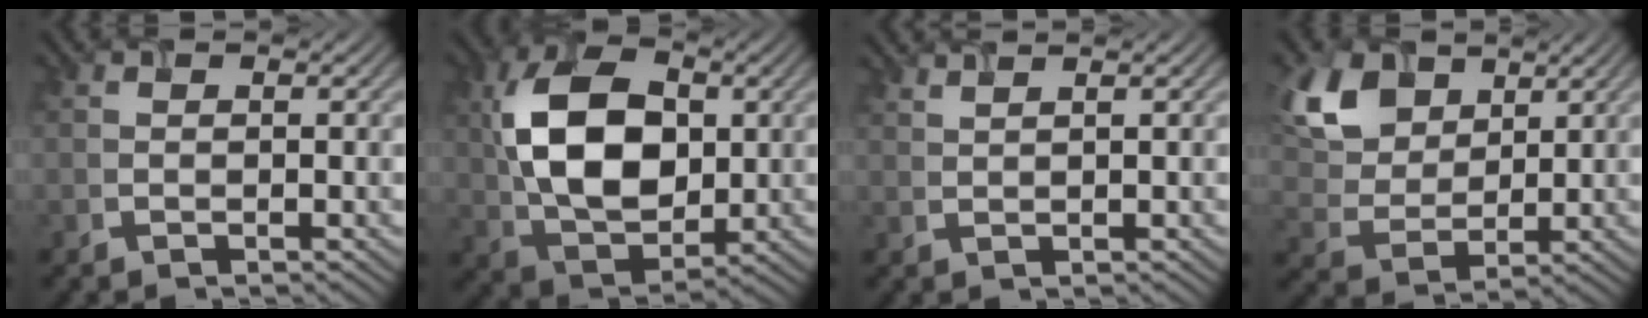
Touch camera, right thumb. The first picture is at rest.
{"total": 12.4, "force": [1.9, 7.8, 9.4], "torque": [-0.197, 0.018, 0.037]}
{"total": 1.3, "force": [1.2, -0.5, 0.4], "torque": [-0.010, 0.010, 0.026]}
{"total": 10.1, "force": [5.4, 6.3, 5.8], "torque": [-0.165, 0.024, 0.104]}